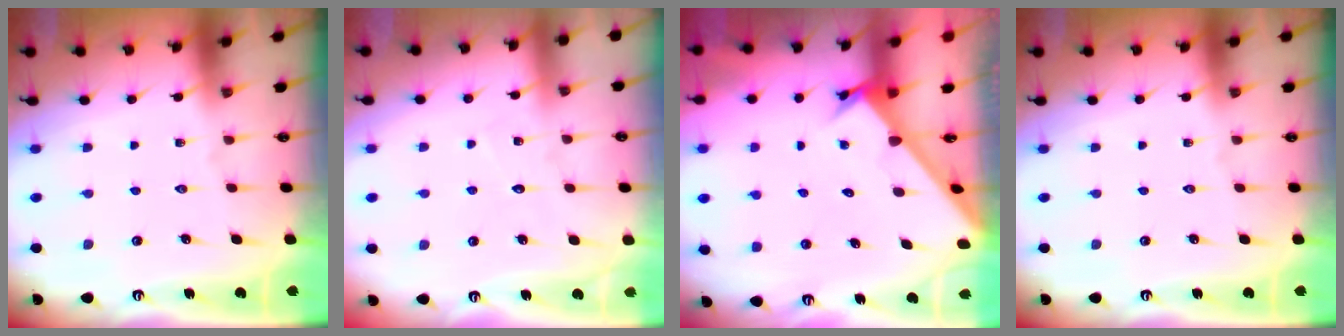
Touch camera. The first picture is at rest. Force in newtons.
{"total": 3.5, "press": 3.5, "slide": 0.4}
{"total": 2.6, "press": 2.6, "slide": 0.2}
{"total": 0.0}